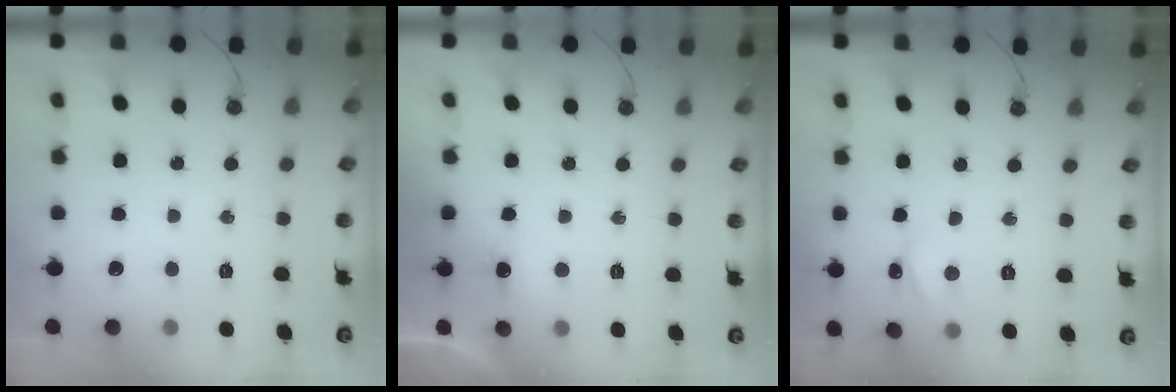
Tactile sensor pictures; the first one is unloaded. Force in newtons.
{"total": 5.4, "press": 5.3, "slide": 1.0}
{"total": 3.0, "press": 3.0, "slide": 0.4}